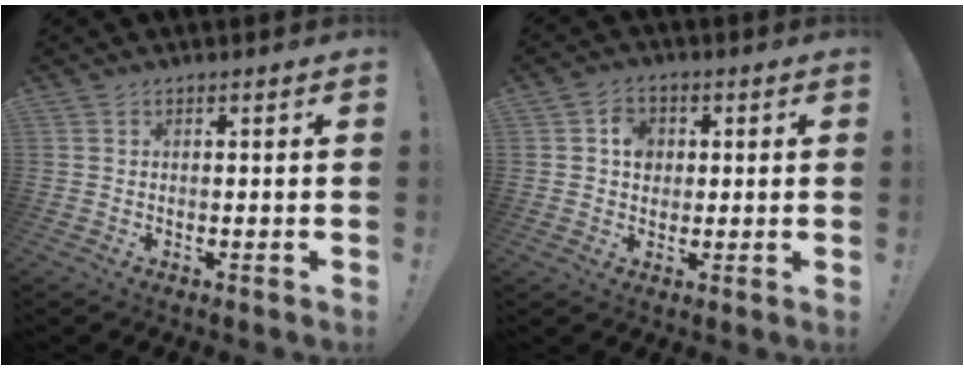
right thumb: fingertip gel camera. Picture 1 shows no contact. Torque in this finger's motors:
{"motor_torque": [0.13, 0.02, 0.07, 0.06, 0.08]}